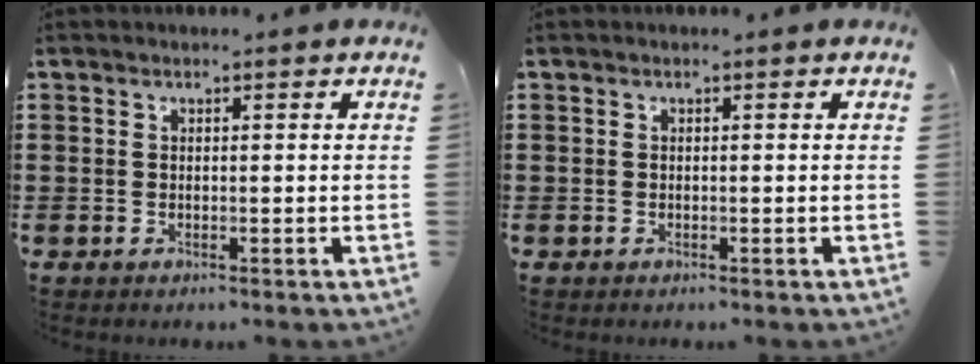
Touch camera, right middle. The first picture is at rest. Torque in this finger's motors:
{"motor_torque": [1.35, 0.41, 0.02, 0.01]}